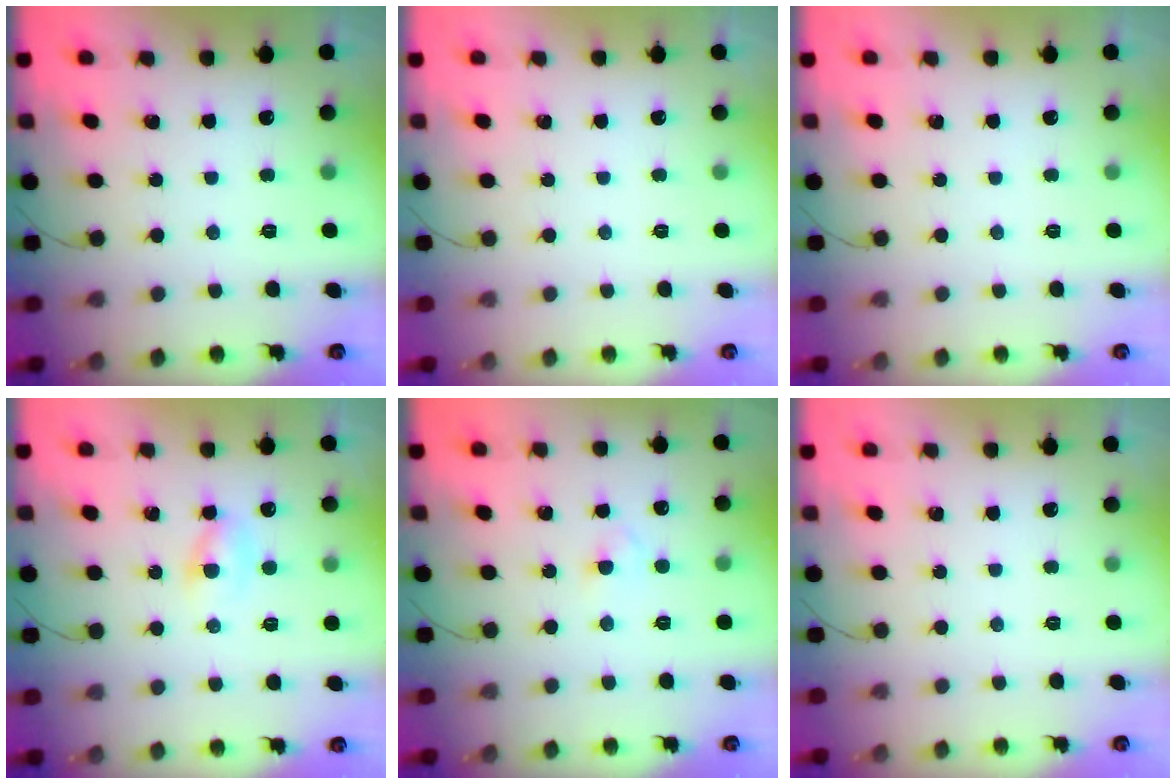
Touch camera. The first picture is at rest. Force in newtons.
{"total": 0.0}
{"total": 0.0}
{"total": 3.3, "press": 3.1, "slide": 1.2}
{"total": 2.2, "press": 2.0, "slide": 0.9}
{"total": 0.0}